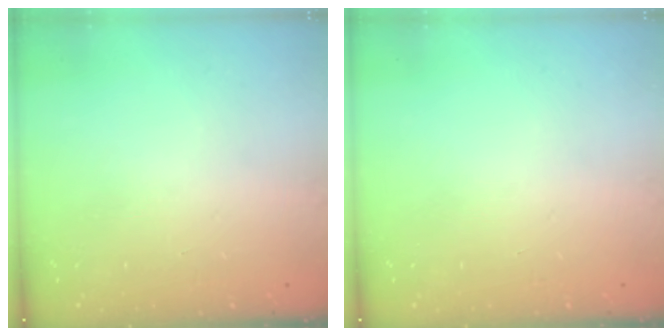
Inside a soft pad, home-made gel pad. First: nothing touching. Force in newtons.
{"total": 0.0}